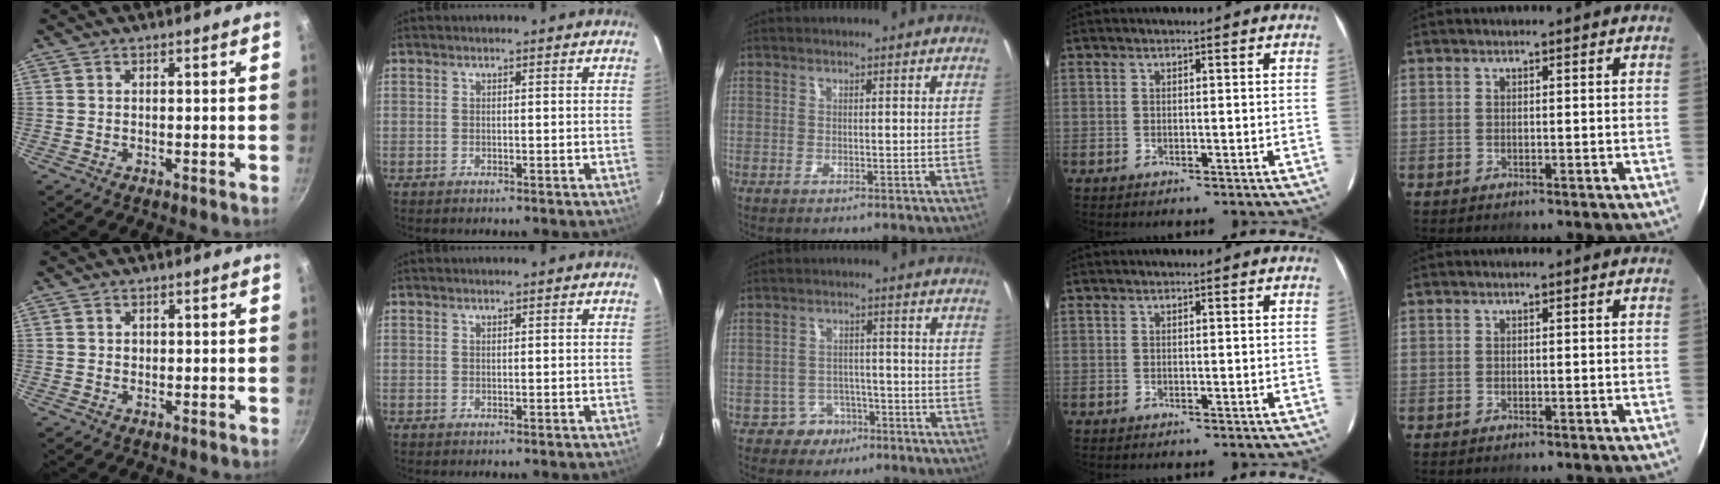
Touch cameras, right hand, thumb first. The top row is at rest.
{"thumb": {"total": 0.7, "force": [0.0, 0.7, 0.2], "torque": [0.001, 0.003, 0.000]}, "middle": {"total": 4.8, "force": [-3.2, 3.5, 0.3], "torque": [-0.010, 0.019, -0.046]}}